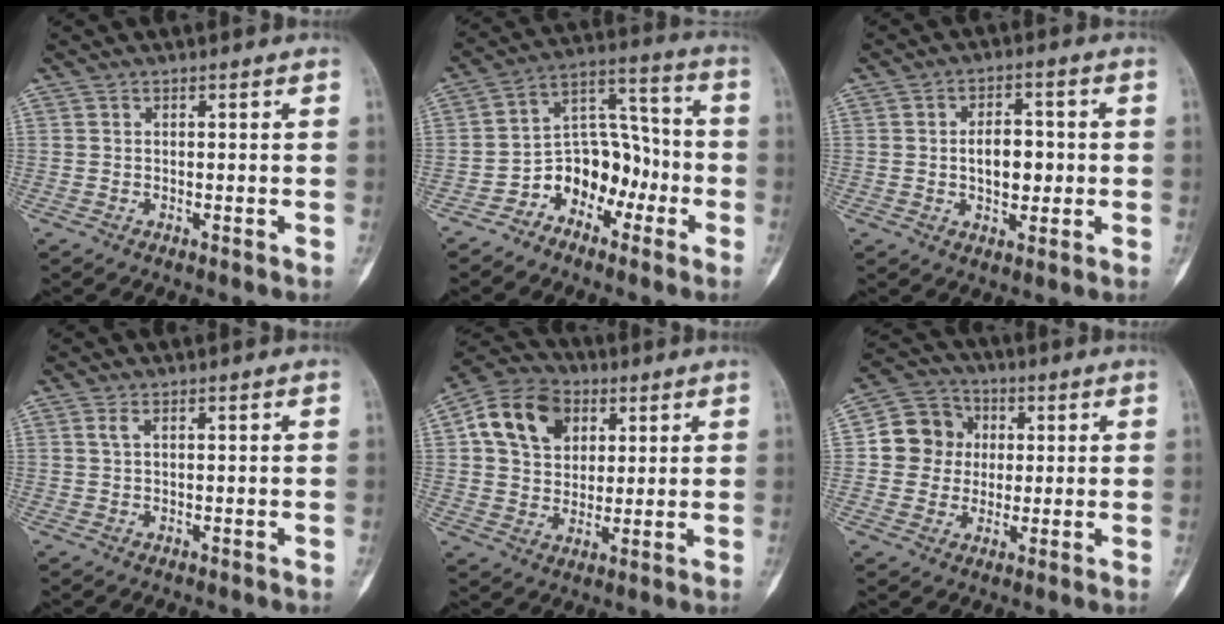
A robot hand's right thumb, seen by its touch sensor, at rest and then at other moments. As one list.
[{"total": 11.7, "force": [-5.5, 8.4, 5.9], "torque": [-0.049, 0.089, -0.105]}, {"total": 7.3, "force": [-0.2, 4.5, 5.7], "torque": [-0.065, 0.010, -0.005]}, {"total": 1.0, "force": [0.4, 0.2, 0.9], "torque": [-0.026, 0.005, 0.010]}, {"total": 14.0, "force": [4.8, 10.6, 7.8], "torque": [-0.114, -0.001, 0.077]}, {"total": 9.7, "force": [1.0, 9.1, 3.3], "torque": [-0.022, 0.012, 0.009]}]